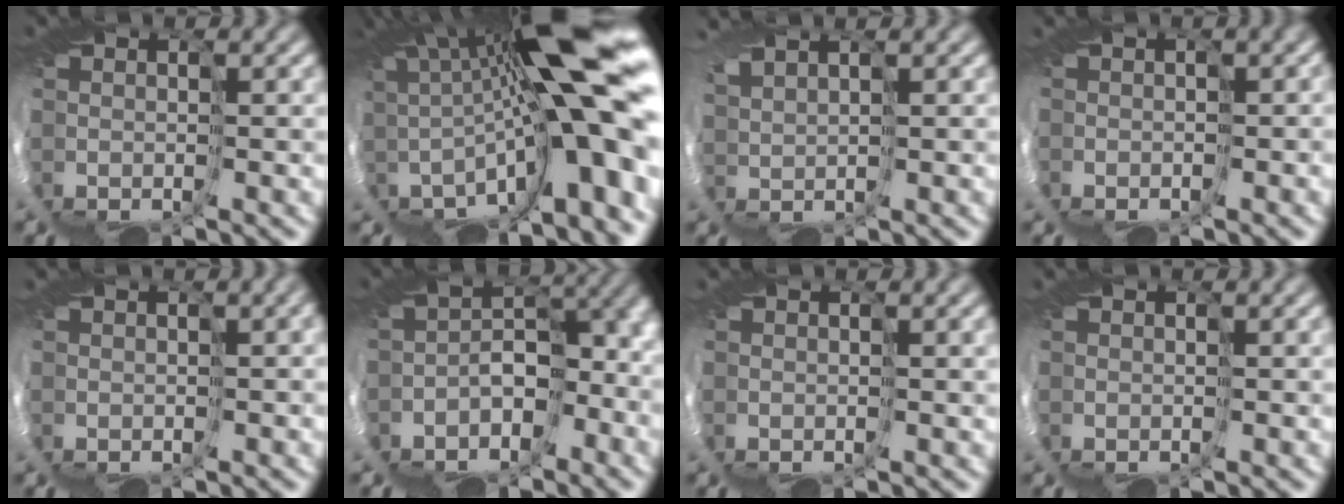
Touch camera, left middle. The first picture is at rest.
{"total": 16.0, "force": [1.5, 2.7, 15.7], "torque": [-0.227, -0.016, 0.027]}
{"total": 3.1, "force": [3.0, -0.4, -0.3], "torque": [-0.015, 0.015, 0.059]}
{"total": 2.1, "force": [-1.8, 0.7, 0.8], "torque": [-0.012, 0.002, -0.027]}
{"total": 0.7, "force": [-0.3, 0.1, 0.7], "torque": [-0.003, 0.000, -0.001]}
{"total": 5.7, "force": [-2.9, 3.0, 3.9], "torque": [-0.061, -0.005, -0.047]}
{"total": 0.8, "force": [0.4, -0.7, 0.1], "torque": [0.004, 0.005, 0.004]}
{"total": 0.7, "force": [0.1, -0.6, -0.3], "torque": [0.013, 0.002, 0.001]}